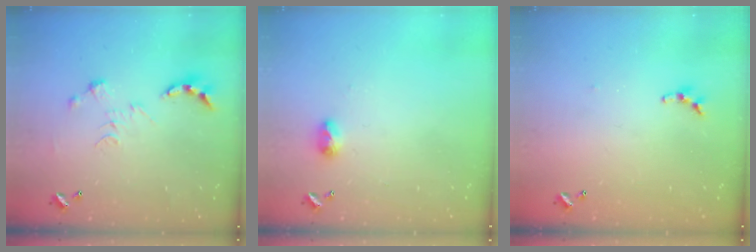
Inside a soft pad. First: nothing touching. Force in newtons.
{"total": 4.1, "press": 4.1, "slide": 0.5}
{"total": 4.9, "press": 4.8, "slide": 0.2}